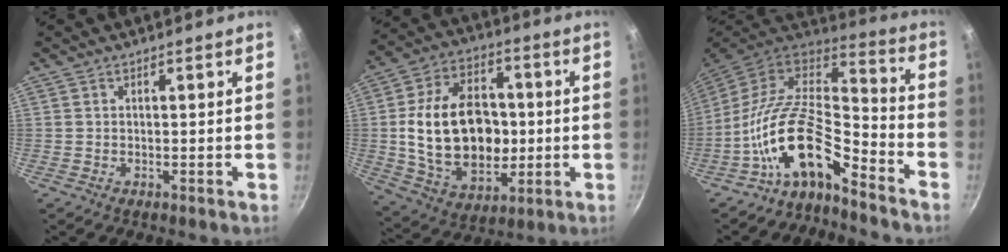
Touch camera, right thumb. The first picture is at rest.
{"total": 22.2, "force": [-0.1, 15.3, 16.1], "torque": [-0.247, 0.017, 0.009]}
{"total": 17.2, "force": [-9.5, 7.5, 12.2], "torque": [-0.210, 0.074, -0.194]}